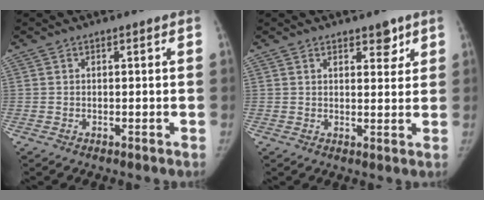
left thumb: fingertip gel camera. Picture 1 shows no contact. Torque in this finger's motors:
{"motor_torque": [-0.46, 0.03, -0.12, -0.09, -0.04]}